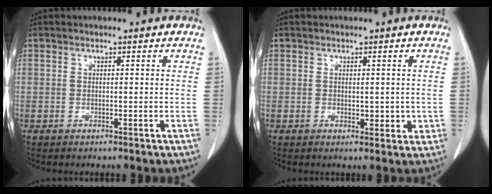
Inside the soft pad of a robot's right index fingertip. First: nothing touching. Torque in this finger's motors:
{"motor_torque": [-0.02, 0.11, 0.00, 0.00]}